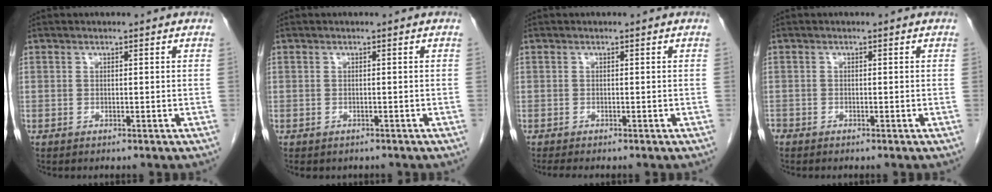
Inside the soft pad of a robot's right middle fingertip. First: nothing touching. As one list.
[{"total": 1.5, "force": [-1.2, 0.8, 0.2], "torque": [-0.011, 0.000, -0.014]}, {"total": 2.1, "force": [-1.8, 0.3, 1.0], "torque": [-0.018, -0.006, -0.024]}, {"total": 1.0, "force": [-0.9, 0.5, 0.2], "torque": [-0.009, 0.000, -0.017]}]